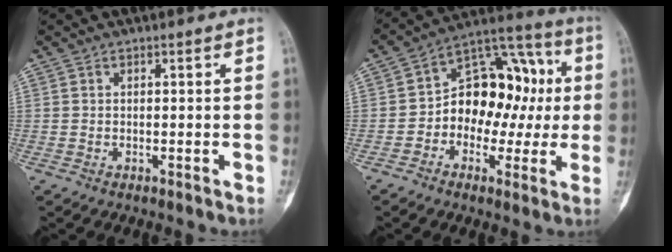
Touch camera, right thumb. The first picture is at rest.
{"total": 16.1, "force": [-0.2, 11.5, 11.2], "torque": [-0.109, 0.054, -0.014]}